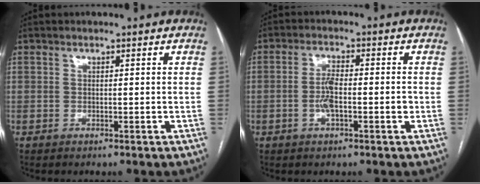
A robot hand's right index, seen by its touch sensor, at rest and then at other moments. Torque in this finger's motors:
{"motor_torque": [0.77, -0.15, 0.44, 0.09]}